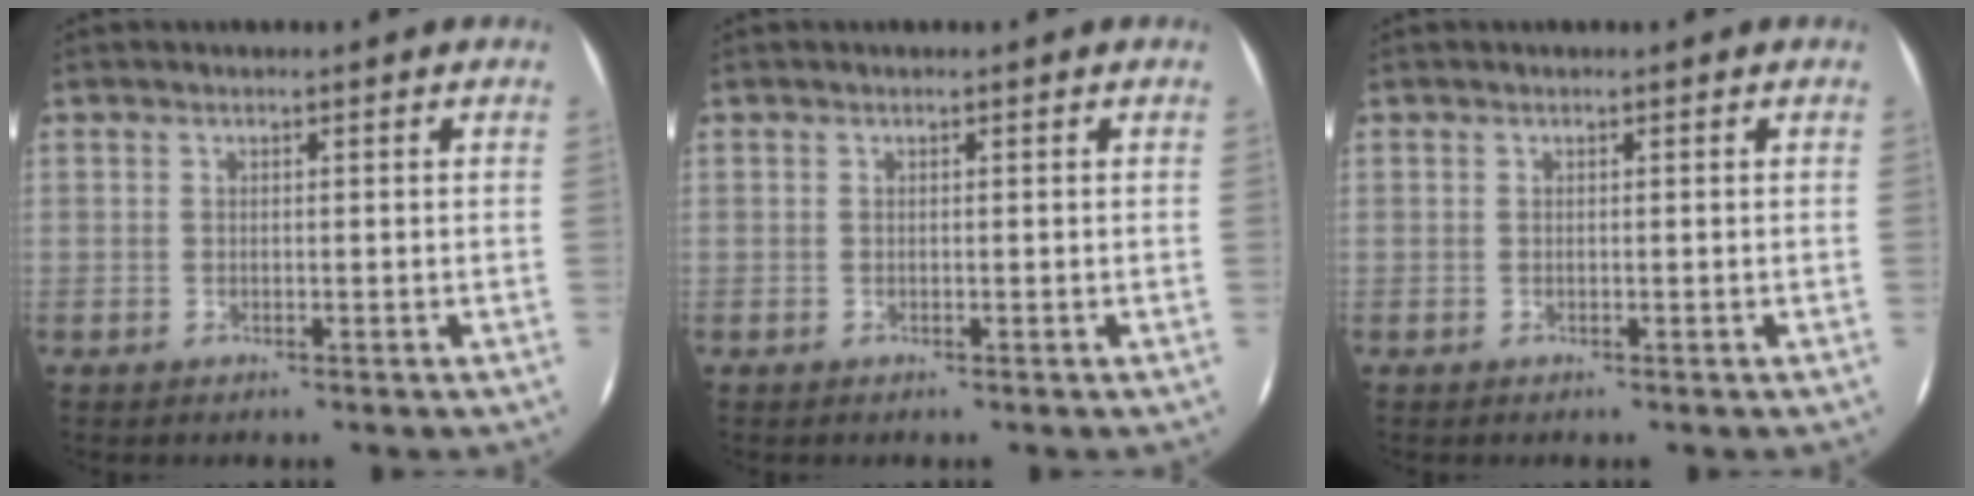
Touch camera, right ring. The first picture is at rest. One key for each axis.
{"total": 0.0}
{"total": 0.0}